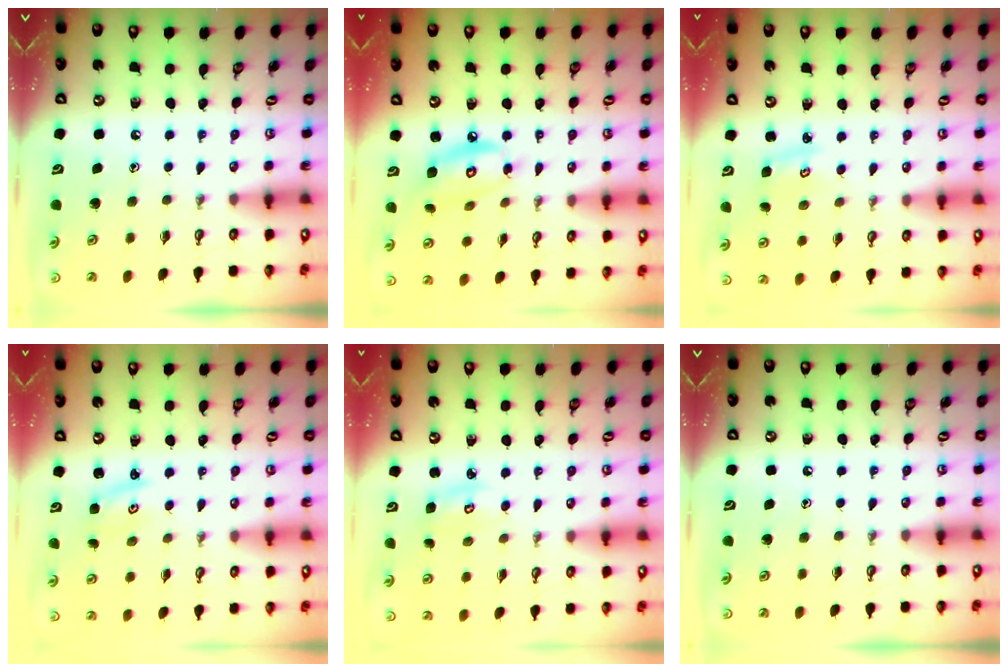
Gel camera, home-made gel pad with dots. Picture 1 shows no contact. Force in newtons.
{"total": 9.9, "press": 9.9, "slide": 0.7}
{"total": 2.9, "press": 2.9, "slide": 0.2}
{"total": 1.8, "press": 1.8, "slide": 0.3}
{"total": 4.5, "press": 4.5, "slide": 0.4}
{"total": 0.0}